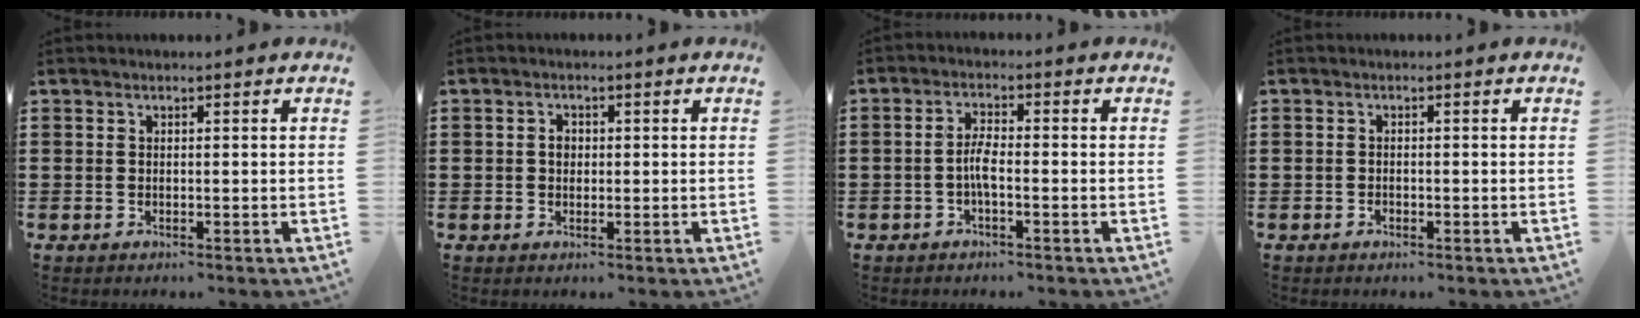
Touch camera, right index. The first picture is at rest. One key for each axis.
{"total": 1.7, "fx": 0.1, "fy": 1.2, "fz": 1.1, "tx": -0.023, "ty": 0.007, "tz": 0.001}
{"total": 3.3, "fx": -1.1, "fy": 0.7, "fz": 3.0, "tx": -0.070, "ty": -0.002, "tz": -0.025}
{"total": 0.8, "fx": -0.4, "fy": 0.6, "fz": 0.5, "tx": -0.011, "ty": -0.002, "tz": -0.007}